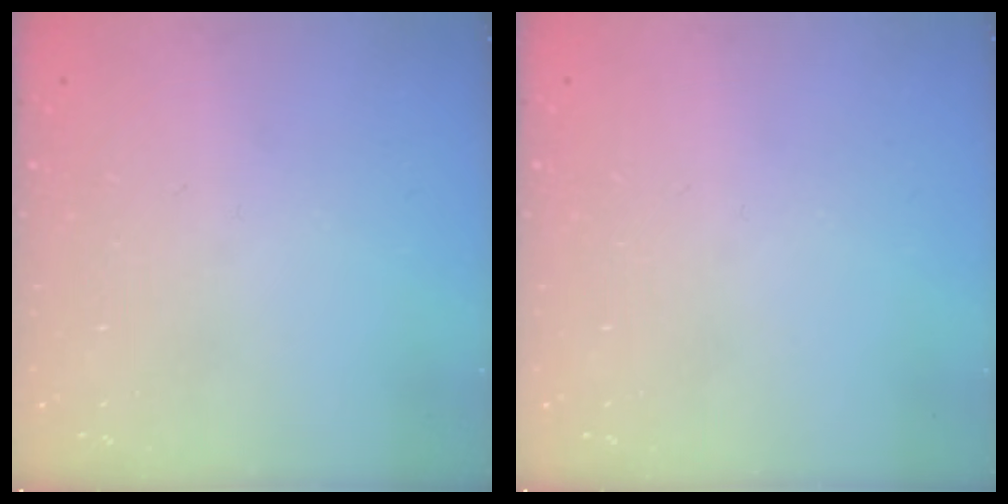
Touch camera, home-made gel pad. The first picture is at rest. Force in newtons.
{"total": 0.0}